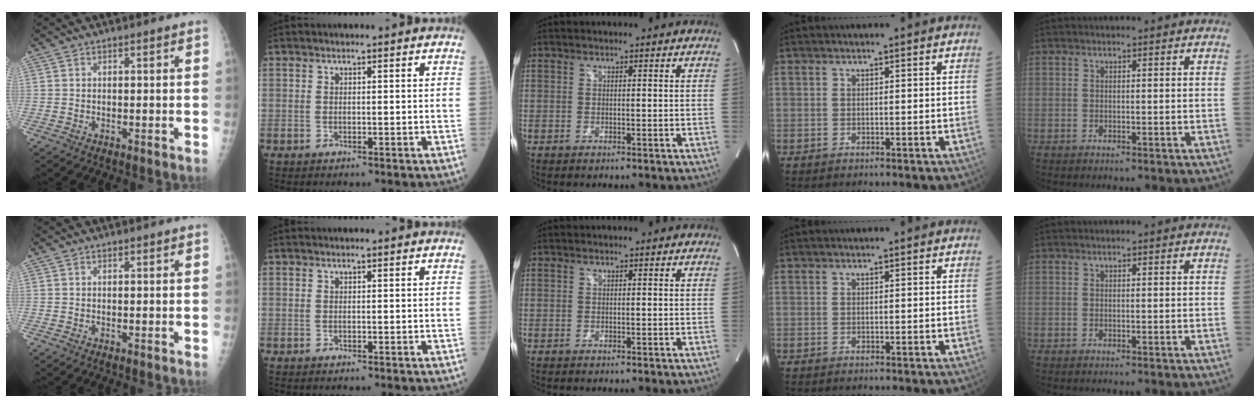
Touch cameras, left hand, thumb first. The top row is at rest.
{}